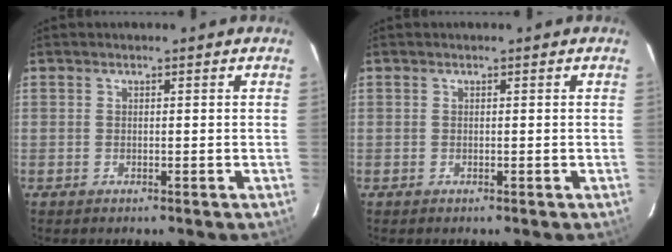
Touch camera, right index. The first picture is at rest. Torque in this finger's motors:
{"motor_torque": [0.15, 0.16, 0.00, 0.00]}